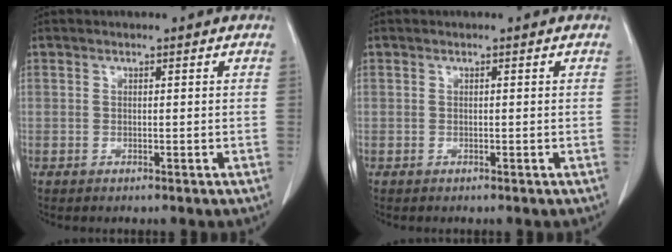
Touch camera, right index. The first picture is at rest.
{"total": 0.0}